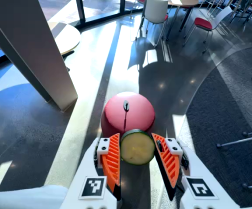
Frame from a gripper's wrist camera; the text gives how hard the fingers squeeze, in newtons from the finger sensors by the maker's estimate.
{"total": 9.7, "left": 9.9, "right": 9.5}